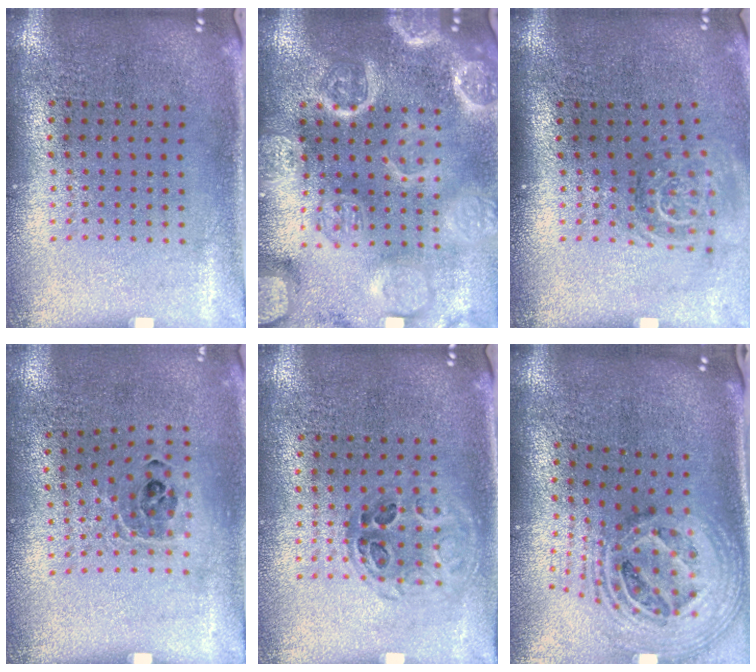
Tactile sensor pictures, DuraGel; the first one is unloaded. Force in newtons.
{"total": 6.2, "press": 6.1, "slide": 0.9}
{"total": 1.7, "press": 1.1, "slide": 1.3}
{"total": 0.9, "press": 0.8, "slide": 0.4}
{"total": 1.0, "press": 0.9, "slide": 0.4}
{"total": 2.6, "press": 1.9, "slide": 1.9}